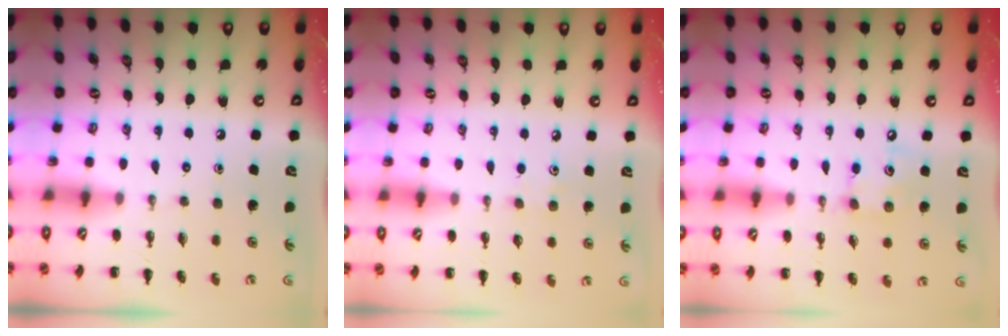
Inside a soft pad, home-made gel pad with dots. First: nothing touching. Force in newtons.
{"total": 4.8, "press": 4.6, "slide": 1.2}
{"total": 6.4, "press": 6.4, "slide": 0.8}